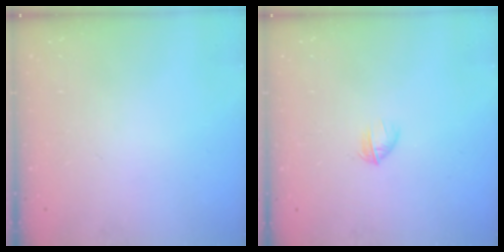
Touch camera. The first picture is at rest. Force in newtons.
{"total": 2.8, "press": 2.6, "slide": 0.9}